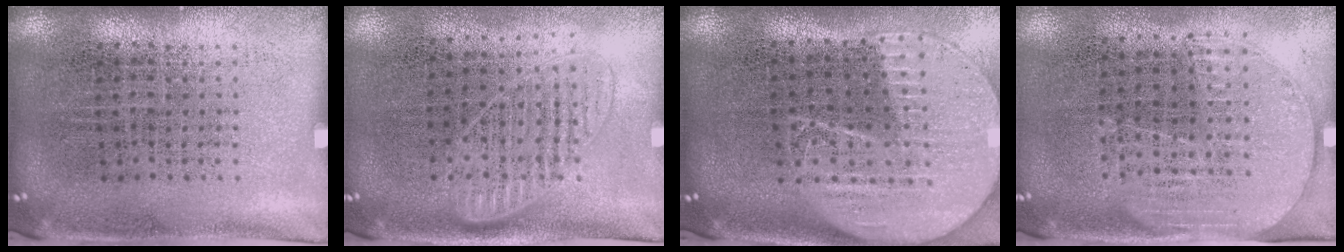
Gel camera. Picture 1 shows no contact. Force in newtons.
{"total": 1.2, "press": 1.0, "slide": 0.6}
{"total": 2.1, "press": 1.8, "slide": 1.1}
{"total": 1.5, "press": 1.2, "slide": 0.9}